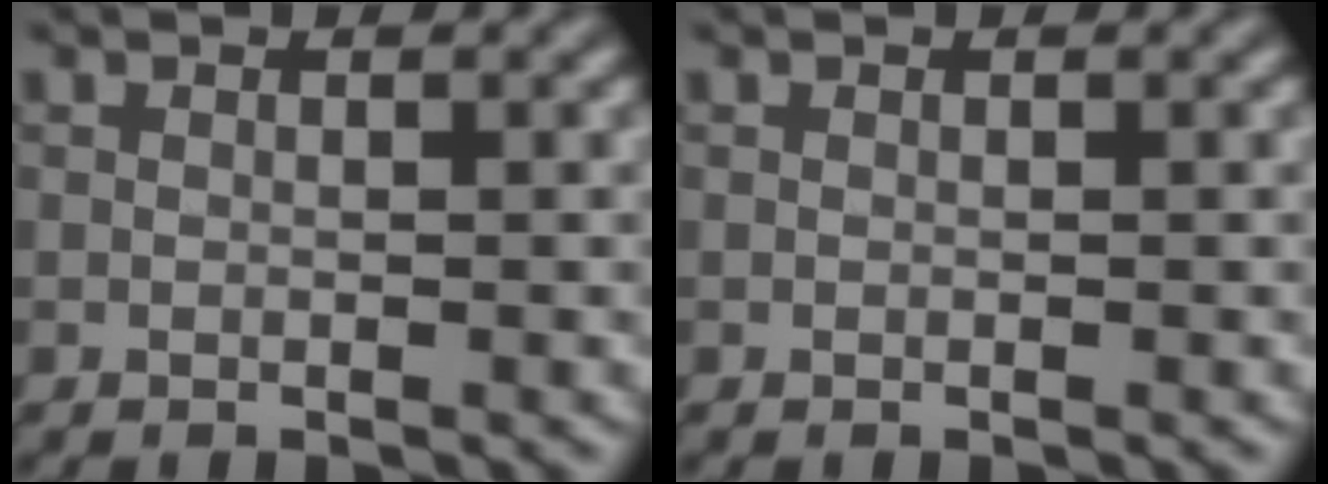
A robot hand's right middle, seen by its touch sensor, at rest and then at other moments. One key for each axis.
{"total": 0.0}